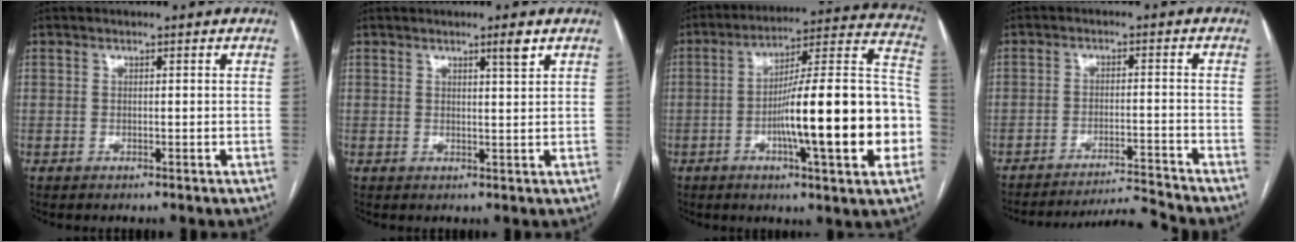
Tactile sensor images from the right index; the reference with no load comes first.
{"total": 2.1, "force": [1.3, -0.3, 1.6], "torque": [-0.027, -0.004, 0.022]}
{"total": 22.6, "force": [-5.0, 2.3, 21.9], "torque": [-0.267, 0.023, -0.073]}
{"total": 8.4, "force": [-7.5, -3.6, -0.8], "torque": [0.008, 0.003, -0.128]}